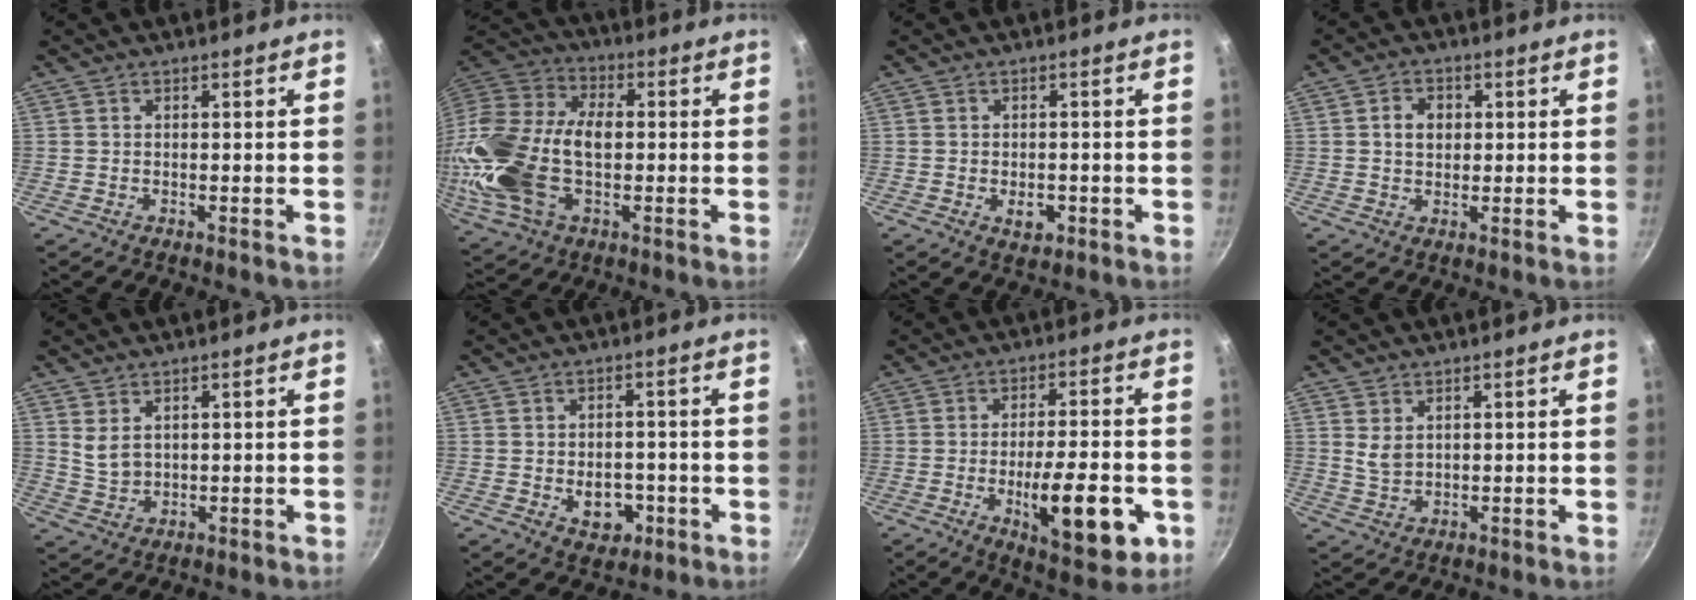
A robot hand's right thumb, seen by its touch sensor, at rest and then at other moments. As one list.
[{"total": 23.8, "force": [-1.9, 14.5, 18.8], "torque": [-0.384, 0.029, -0.039]}, {"total": 3.6, "force": [-1.2, 2.4, 2.4], "torque": [-0.025, 0.005, -0.013]}, {"total": 4.4, "force": [0.6, 3.4, 2.6], "torque": [-0.024, 0.005, 0.008]}, {"total": 3.7, "force": [1.8, 2.2, 2.3], "torque": [-0.040, -0.017, 0.043]}, {"total": 6.6, "force": [-1.9, 4.8, 4.0], "torque": [-0.030, 0.010, -0.019]}, {"total": 15.7, "force": [-4.7, 5.5, 14.0], "torque": [-0.183, 0.007, -0.062]}, {"total": 3.1, "force": [1.4, 1.9, 2.0], "torque": [-0.035, -0.010, 0.032]}]